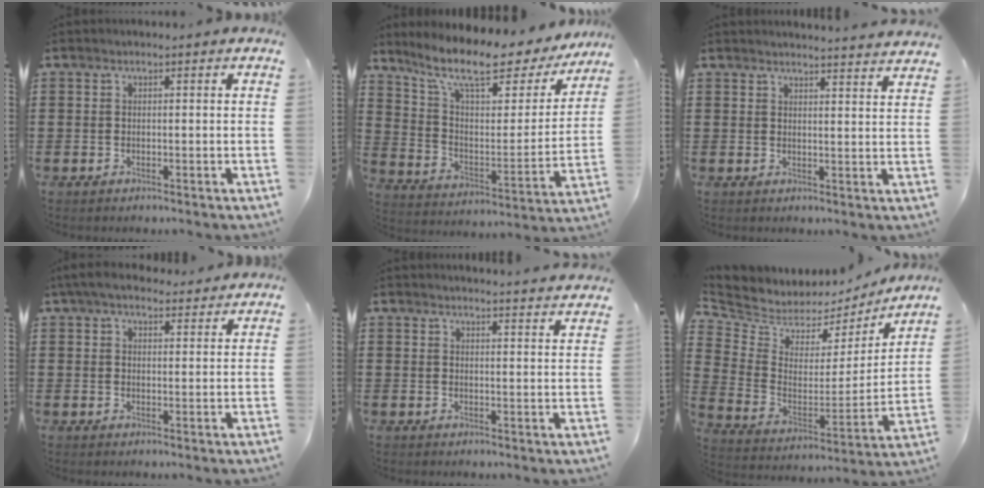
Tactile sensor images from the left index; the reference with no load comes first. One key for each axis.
{"total": 11.1, "fx": 8.3, "fy": 2.7, "fz": 6.9, "tx": -0.152, "ty": -0.049, "tz": 0.135}
{"total": 3.1, "fx": 3.0, "fy": -0.6, "fz": 0.2, "tx": -0.013, "ty": -0.017, "tz": 0.055}
{"total": 4.7, "fx": 4.0, "fy": 1.4, "fz": 2.1, "tx": -0.052, "ty": -0.004, "tz": 0.075}
{"total": 2.9, "fx": 2.8, "fy": -0.6, "fz": 0.1, "tx": -0.011, "ty": -0.014, "tz": 0.052}
{"total": 5.0, "fx": 4.4, "fy": 2.3, "fz": 0.1, "tx": -0.039, "ty": -0.048, "tz": 0.077}